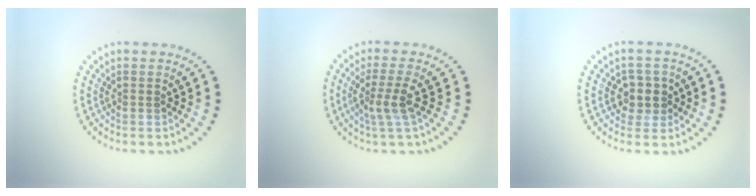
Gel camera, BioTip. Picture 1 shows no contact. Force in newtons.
{"total": 2.7, "press": 2.0, "slide": 1.8}
{"total": 2.3, "press": 2.1, "slide": 1.1}